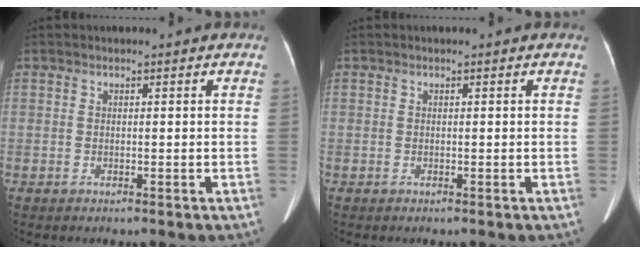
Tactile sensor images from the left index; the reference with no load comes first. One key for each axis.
{"total": 0.0}